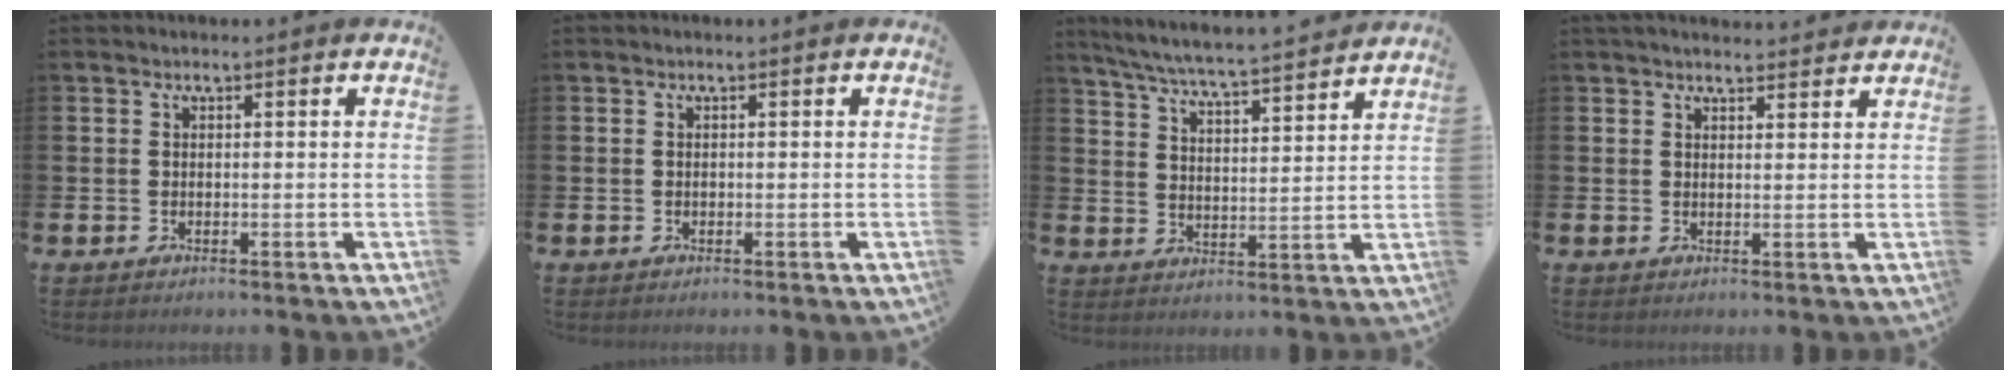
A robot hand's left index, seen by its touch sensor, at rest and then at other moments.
{"total": 0.0}
{"total": 6.4, "force": [6.1, -0.1, 1.7], "torque": [-0.058, -0.044, 0.107]}
{"total": 2.2, "force": [2.2, 0.3, 0.0], "torque": [0.006, -0.013, 0.038]}